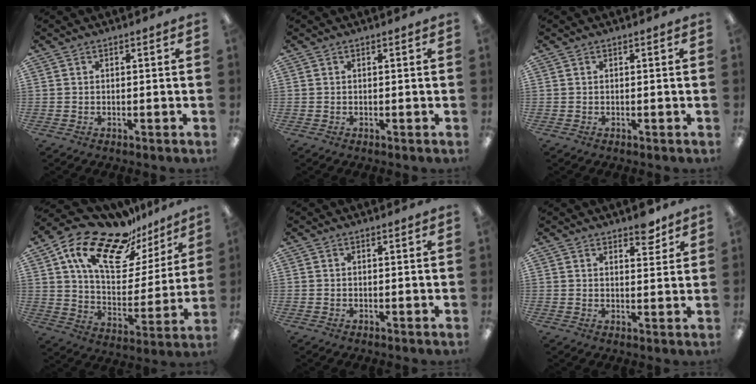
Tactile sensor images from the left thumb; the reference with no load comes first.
{"total": 0.0}
{"total": 0.0}
{"total": 20.6, "force": [15.0, 9.0, 10.8], "torque": [-0.192, -0.097, 0.260]}
{"total": 0.0}
{"total": 4.7, "force": [3.8, 1.9, 2.0], "torque": [-0.005, -0.026, 0.061]}